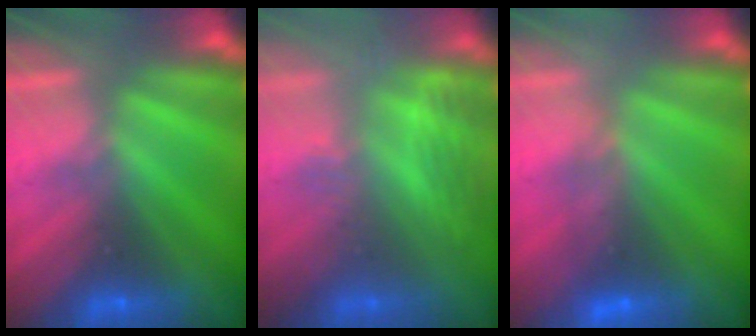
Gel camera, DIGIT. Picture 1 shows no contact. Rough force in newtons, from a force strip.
{"total": 2.8}
{"total": 3.9}